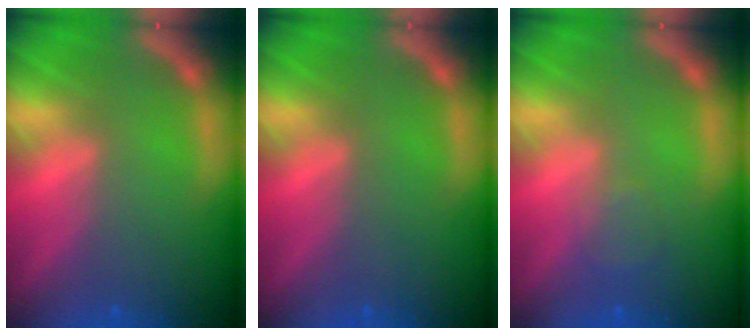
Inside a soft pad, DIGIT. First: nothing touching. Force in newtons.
{"total": 0.0}
{"total": 1.5}